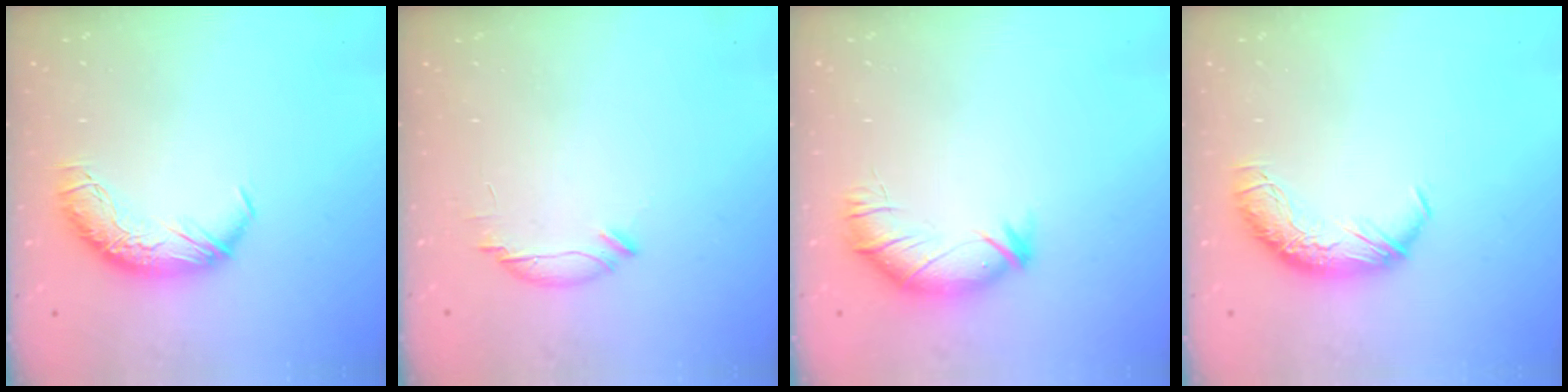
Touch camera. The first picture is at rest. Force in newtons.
{"total": 5.5, "press": 5.4, "slide": 1.1}
{"total": 3.1, "press": 2.5, "slide": 1.9}
{"total": 0.0}